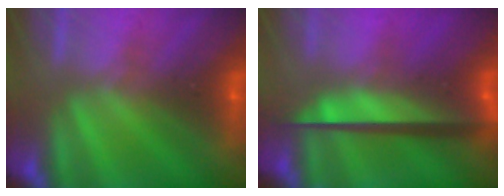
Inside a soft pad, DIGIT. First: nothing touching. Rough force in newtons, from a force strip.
{"total": 7.3}